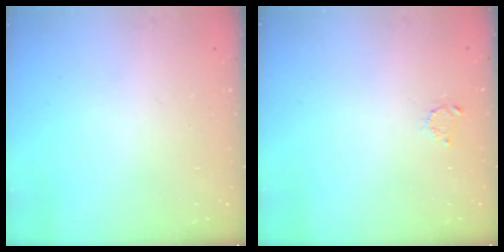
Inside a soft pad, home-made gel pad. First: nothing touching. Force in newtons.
{"total": 2.1, "press": 2.1, "slide": 0.3}